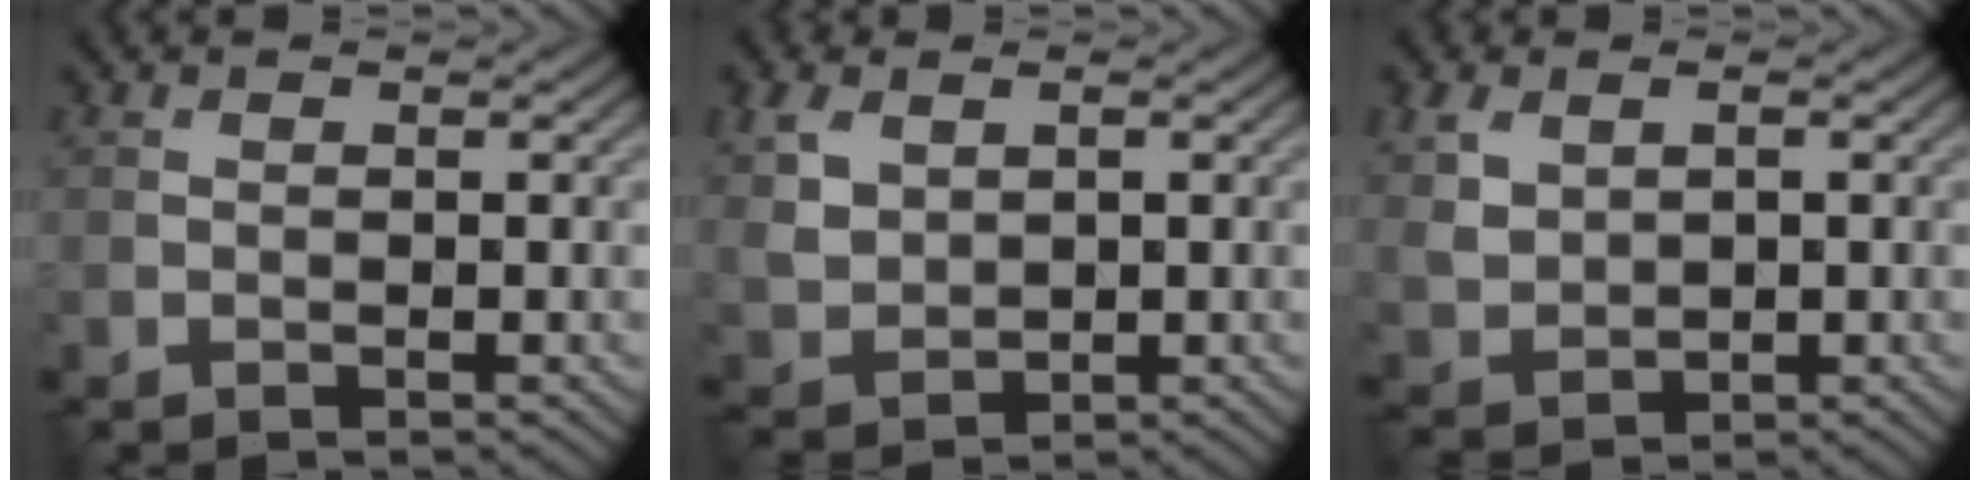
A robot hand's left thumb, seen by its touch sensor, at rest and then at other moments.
{"total": 4.9, "force": [1.8, 3.5, 2.9], "torque": [-0.084, -0.001, 0.041]}
{"total": 4.5, "force": [1.5, 3.1, 2.8], "torque": [-0.073, -0.002, 0.034]}